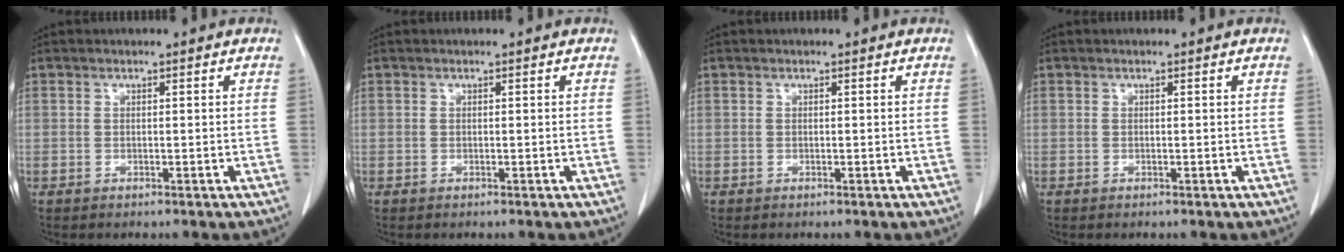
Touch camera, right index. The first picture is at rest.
{"total": 0.0}
{"total": 0.0}
{"total": 0.0}